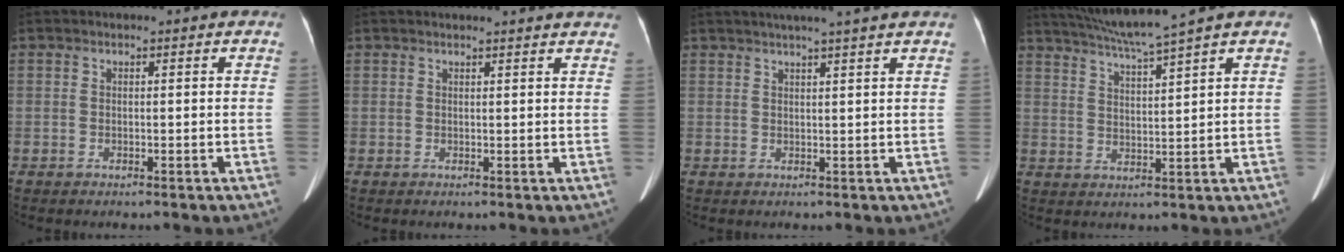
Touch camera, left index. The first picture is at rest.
{"total": 7.3, "force": [7.0, 0.2, 2.0], "torque": [-0.021, 0.007, 0.060]}
{"total": 7.5, "force": [6.2, -1.0, 4.1], "torque": [-0.057, 0.022, 0.074]}
{"total": 7.8, "force": [6.7, -2.0, 3.5], "torque": [-0.064, 0.001, 0.123]}